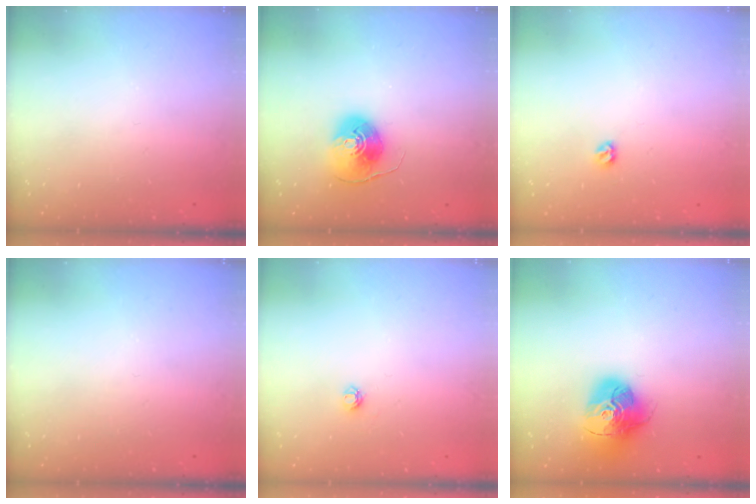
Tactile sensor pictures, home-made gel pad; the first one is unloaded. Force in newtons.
{"total": 8.1, "press": 8.0, "slide": 0.3}
{"total": 5.1, "press": 5.0, "slide": 0.7}
{"total": 0.0}
{"total": 3.9, "press": 3.8, "slide": 0.5}
{"total": 17.3, "press": 17.3, "slide": 1.6}